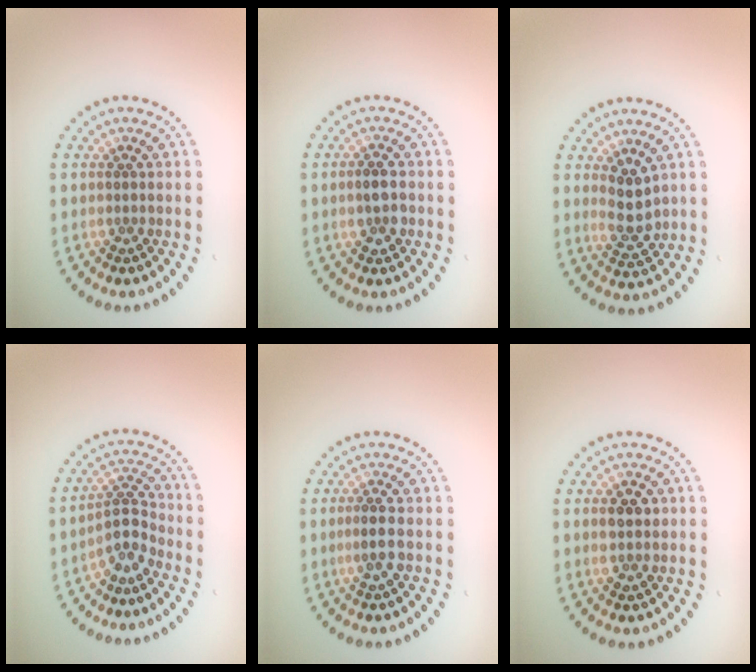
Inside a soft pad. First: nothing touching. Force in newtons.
{"total": 2.3, "press": 2.3, "slide": 0.3}
{"total": 2.8, "press": 2.6, "slide": 0.9}
{"total": 2.8, "press": 2.1, "slide": 1.8}
{"total": 2.0, "press": 1.9, "slide": 0.6}
{"total": 2.2, "press": 2.2, "slide": 0.2}